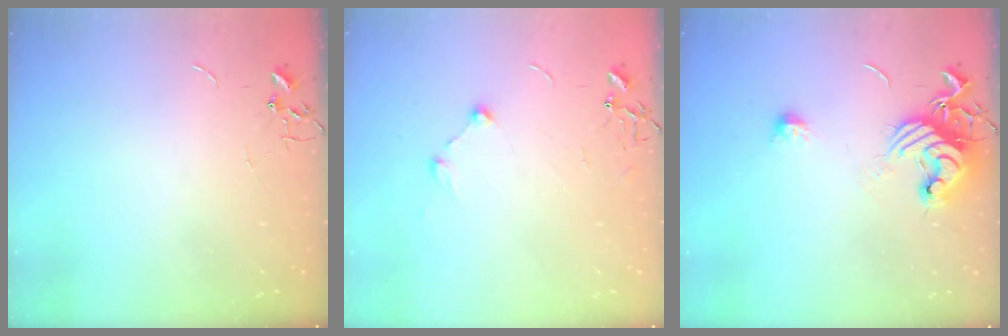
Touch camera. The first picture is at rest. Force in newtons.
{"total": 5.9, "press": 5.9, "slide": 0.8}
{"total": 12.0, "press": 12.0, "slide": 0.8}